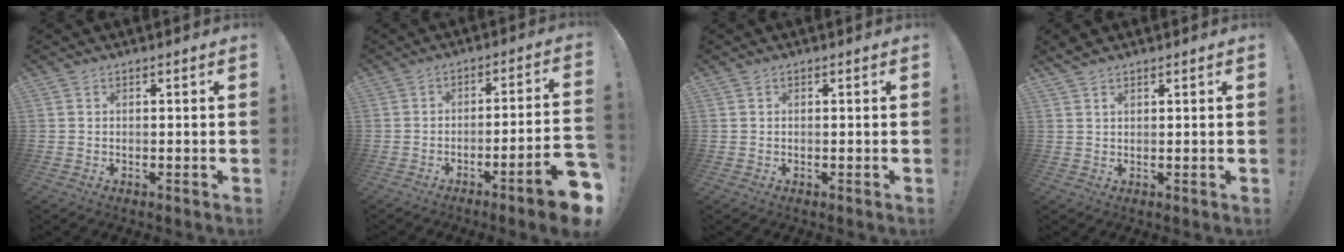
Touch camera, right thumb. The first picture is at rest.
{"total": 9.7, "force": [-5.5, 0.4, 8.0], "torque": [-0.121, 0.023, -0.090]}
{"total": 0.0}
{"total": 1.6, "force": [1.3, 0.7, 0.8], "torque": [-0.012, -0.003, 0.023]}